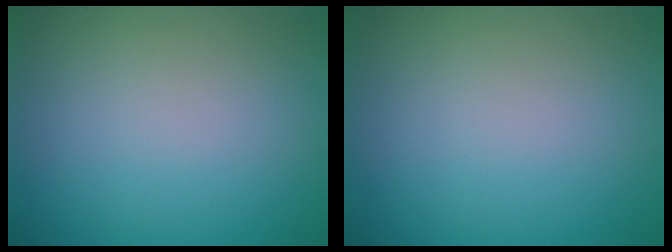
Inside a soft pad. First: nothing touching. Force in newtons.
{"total": 0.0}